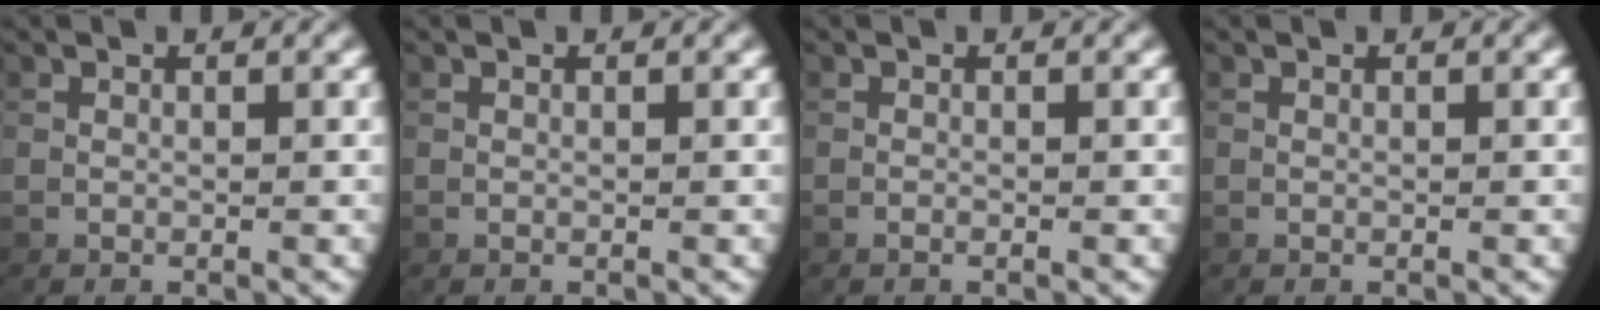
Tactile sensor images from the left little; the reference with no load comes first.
{"total": 0.0}
{"total": 0.6, "force": [-0.5, 0.1, 0.3], "torque": [-0.011, 0.002, -0.010]}
{"total": 0.0}